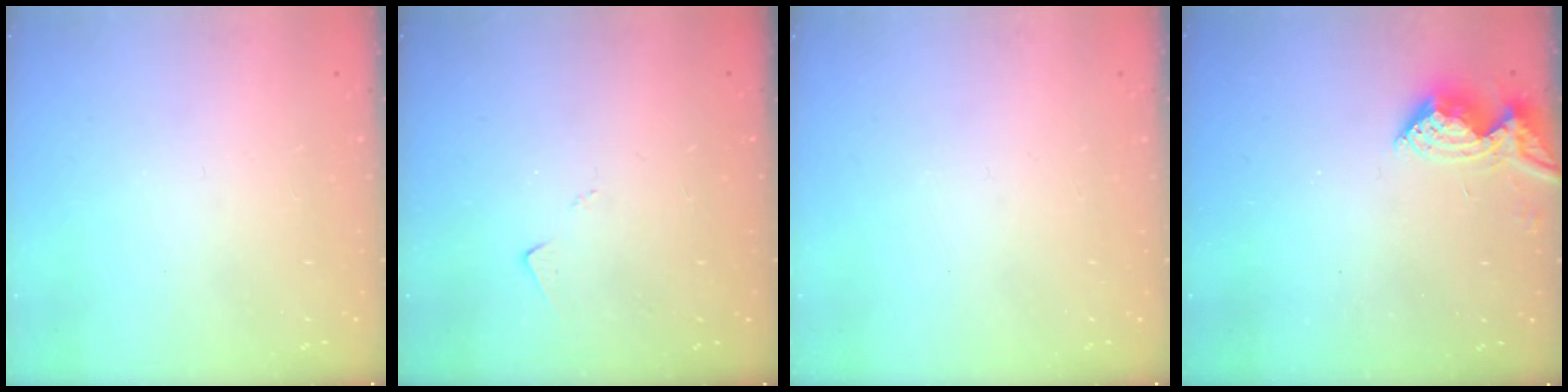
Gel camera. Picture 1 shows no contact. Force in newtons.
{"total": 5.5, "press": 5.5, "slide": 0.6}
{"total": 0.0}
{"total": 10.6, "press": 10.6, "slide": 0.9}